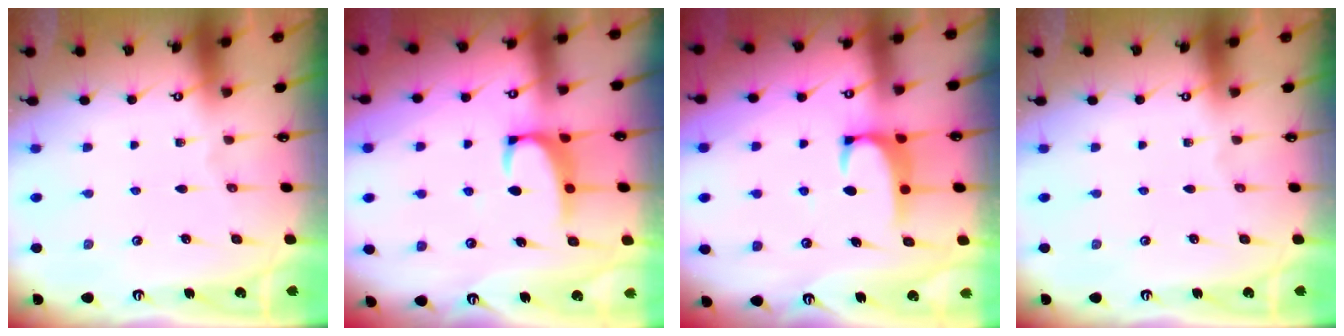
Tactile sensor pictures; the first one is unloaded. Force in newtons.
{"total": 2.9, "press": 2.8, "slide": 0.7}
{"total": 1.9, "press": 1.8, "slide": 0.3}
{"total": 0.0}